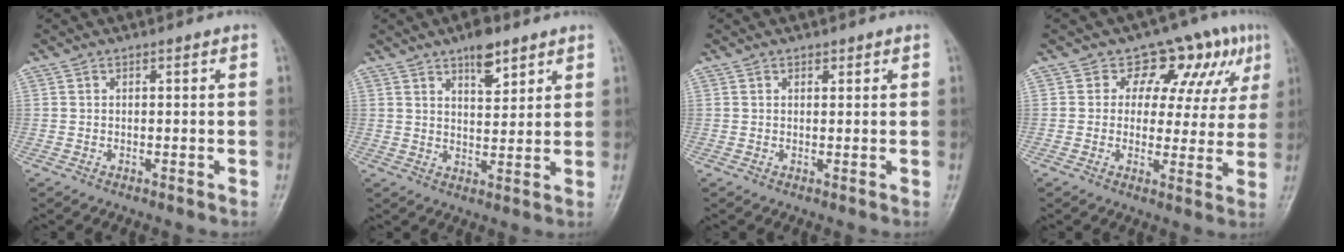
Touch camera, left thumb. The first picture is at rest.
{"total": 6.2, "force": [4.1, 2.6, 3.9], "torque": [-0.041, -0.026, 0.063]}
{"total": 0.9, "force": [0.6, 0.6, 0.2], "torque": [0.004, -0.005, 0.008]}
{"total": 11.0, "force": [5.7, 7.4, 5.9], "torque": [-0.021, -0.014, 0.064]}